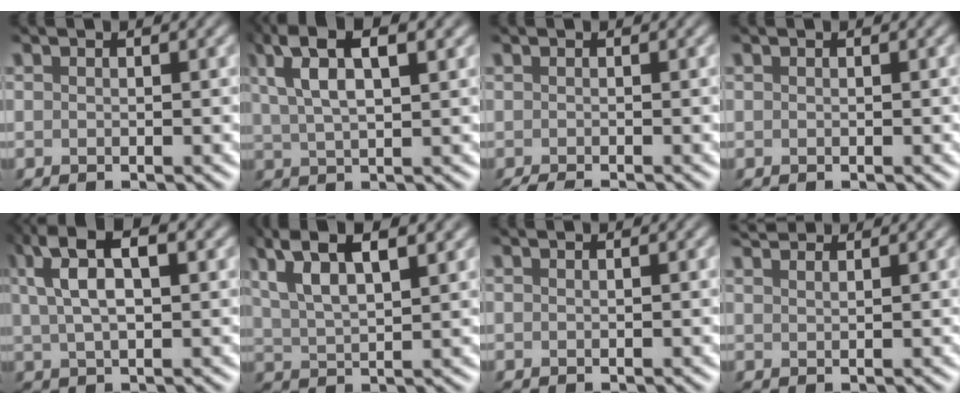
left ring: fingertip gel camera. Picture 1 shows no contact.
{"total": 7.4, "force": [3.5, 2.6, 5.9], "torque": [-0.117, 0.021, 0.063]}
{"total": 1.2, "force": [-1.0, 0.0, 0.7], "torque": [-0.014, -0.001, -0.018]}
{"total": 0.0}
{"total": 7.2, "force": [2.8, 2.8, 6.0], "torque": [-0.113, 0.022, 0.046]}
{"total": 6.7, "force": [3.6, 2.1, 5.3], "torque": [-0.108, 0.018, 0.067]}
{"total": 0.0}
{"total": 1.7, "force": [1.7, 0.1, 0.5], "torque": [-0.015, 0.007, 0.031]}